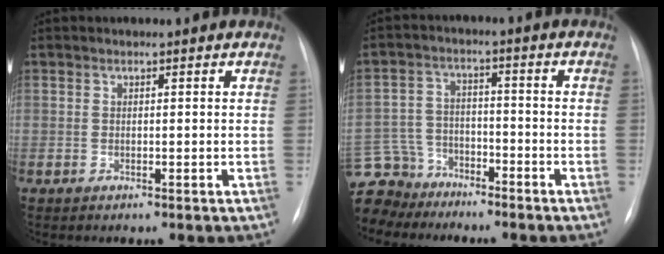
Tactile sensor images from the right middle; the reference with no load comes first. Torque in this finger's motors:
{"motor_torque": [0.31, -0.25, 0.00, -0.08]}